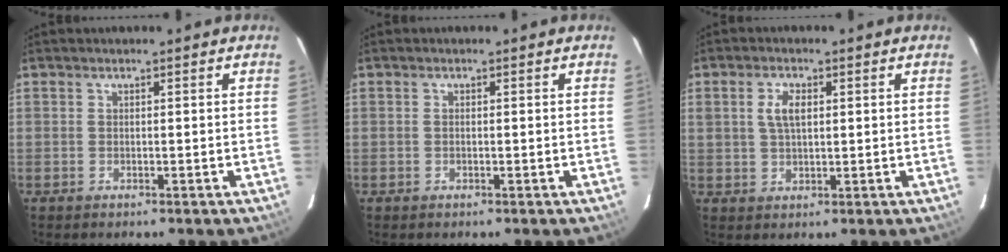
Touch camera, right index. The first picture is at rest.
{"total": 0.6, "force": [0.1, 0.2, 0.5], "torque": [-0.012, 0.001, -0.001]}
{"total": 4.3, "force": [1.2, 2.3, 3.5], "torque": [-0.066, 0.006, 0.025]}